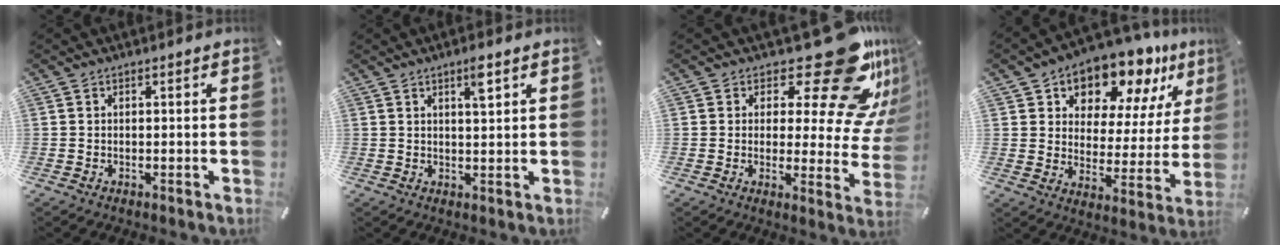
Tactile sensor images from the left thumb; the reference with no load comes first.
{"total": 3.9, "force": [2.3, 0.6, 3.1], "torque": [-0.060, -0.001, 0.036]}
{"total": 22.9, "force": [13.9, 8.8, 16.0], "torque": [-0.201, -0.097, 0.225]}
{"total": 12.6, "force": [10.7, 6.0, 2.8], "torque": [-0.052, -0.098, 0.190]}